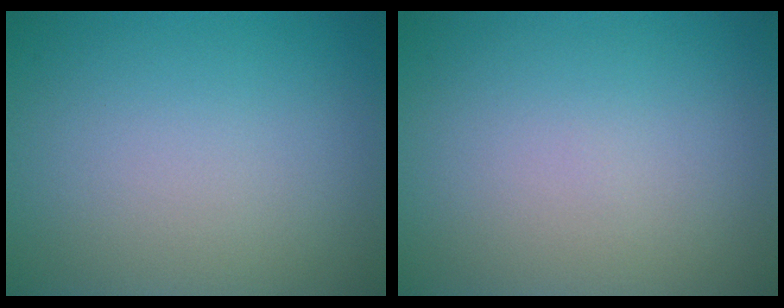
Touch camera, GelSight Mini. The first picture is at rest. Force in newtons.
{"total": 0.0}